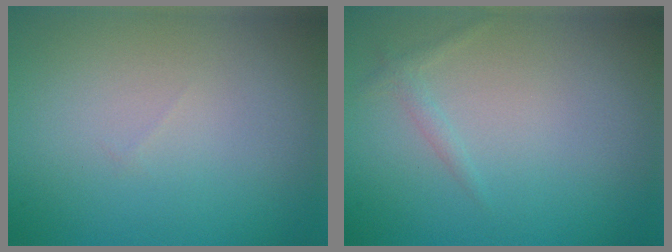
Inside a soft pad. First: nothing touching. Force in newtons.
{"total": 0.9, "press": 0.9, "slide": 0.0}